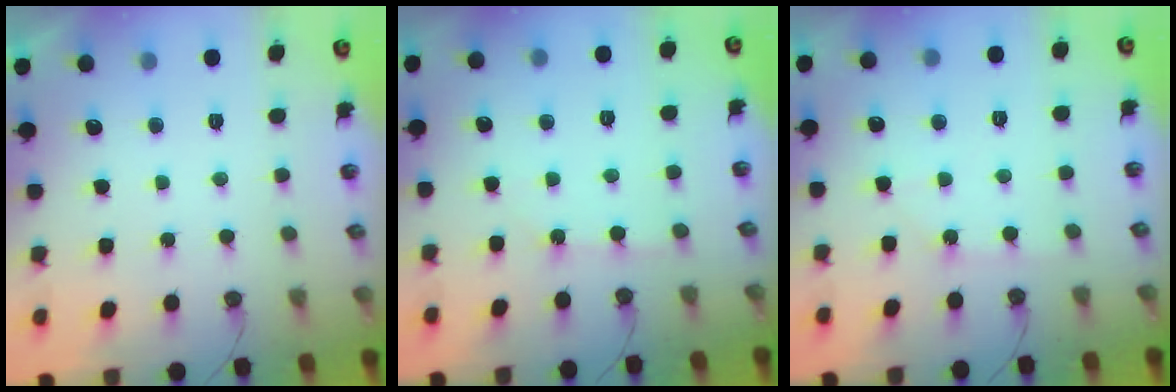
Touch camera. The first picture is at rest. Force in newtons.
{"total": 3.7, "press": 3.6, "slide": 0.5}
{"total": 3.7, "press": 3.7, "slide": 0.5}